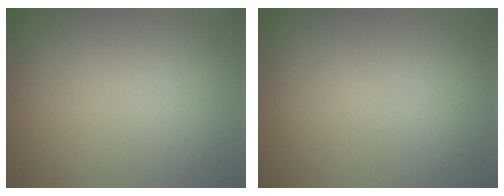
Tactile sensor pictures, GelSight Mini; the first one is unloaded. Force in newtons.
{"total": 0.0}